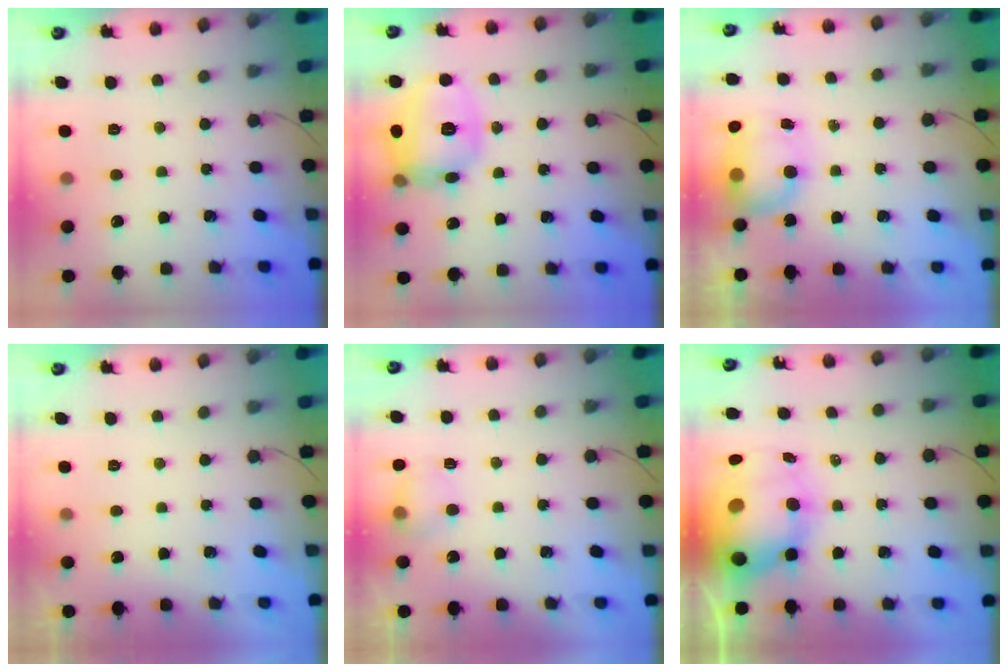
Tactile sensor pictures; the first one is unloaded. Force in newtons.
{"total": 16.5, "press": 16.5, "slide": 1.3}
{"total": 7.9, "press": 7.8, "slide": 1.2}
{"total": 0.0}
{"total": 5.7, "press": 5.5, "slide": 1.6}
{"total": 14.2, "press": 13.8, "slide": 3.5}